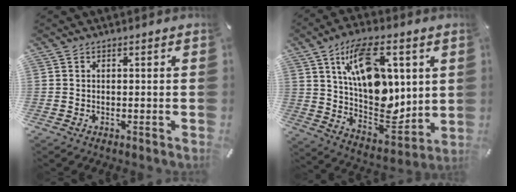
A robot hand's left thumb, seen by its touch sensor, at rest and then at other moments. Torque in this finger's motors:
{"motor_torque": [2.54, 2.46, 1.00, 0.13, 0.31]}